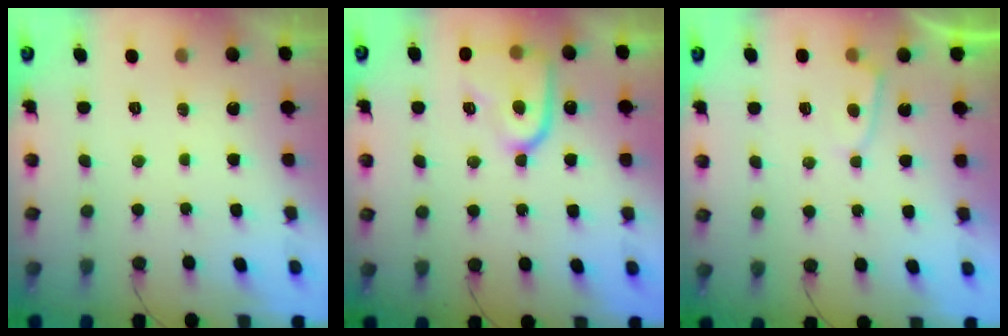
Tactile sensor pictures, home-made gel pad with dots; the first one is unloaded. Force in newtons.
{"total": 13.5, "press": 13.5, "slide": 1.3}
{"total": 2.8, "press": 2.8, "slide": 0.3}